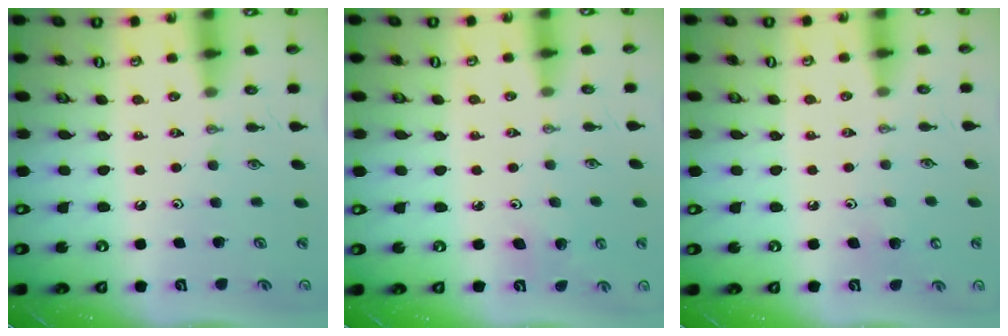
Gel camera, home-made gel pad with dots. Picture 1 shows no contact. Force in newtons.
{"total": 3.8, "press": 3.8, "slide": 0.3}
{"total": 5.3, "press": 5.2, "slide": 0.7}